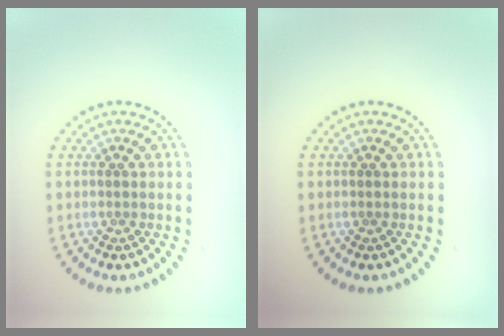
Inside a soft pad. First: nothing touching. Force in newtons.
{"total": 0.0}